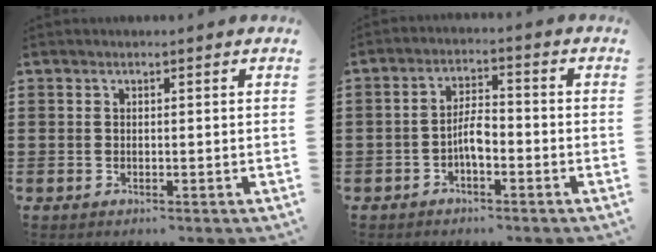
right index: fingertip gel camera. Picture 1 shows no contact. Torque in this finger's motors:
{"motor_torque": [1.38, 0.75, 0.64, 0.07]}